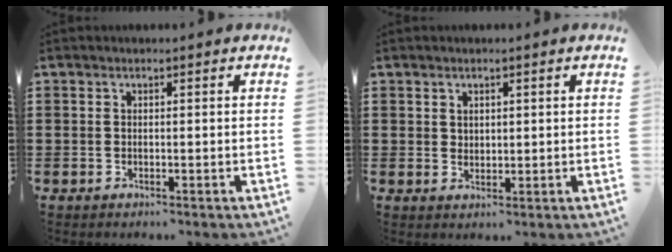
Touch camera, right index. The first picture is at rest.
{"total": 1.4, "force": [1.1, 0.8, 0.2], "torque": [-0.006, 0.003, 0.021]}